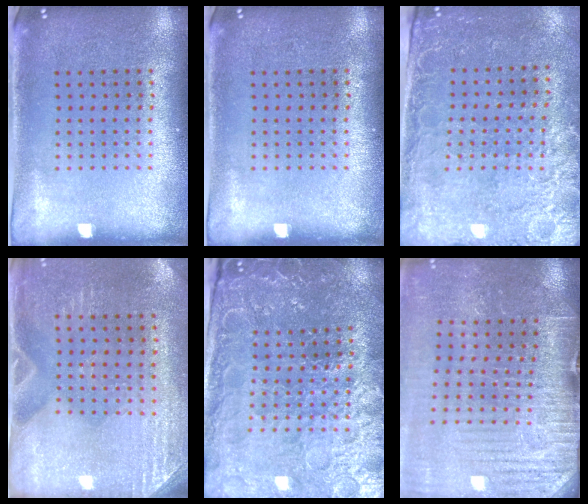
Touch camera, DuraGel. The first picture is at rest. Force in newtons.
{"total": 0.0}
{"total": 2.7, "press": 2.4, "slide": 1.2}
{"total": 2.8, "press": 2.5, "slide": 1.2}
{"total": 3.8, "press": 3.8, "slide": 0.6}
{"total": 4.1, "press": 4.0, "slide": 0.9}